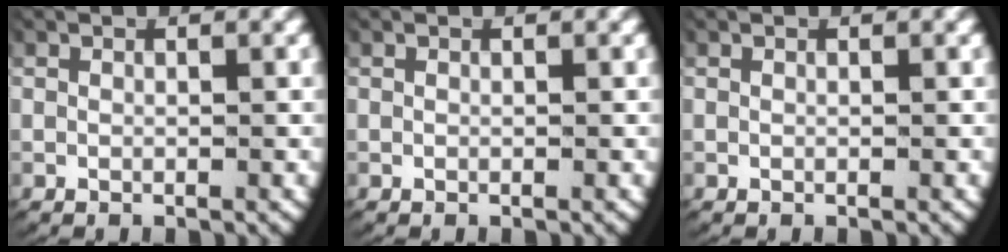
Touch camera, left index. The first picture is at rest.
{"total": 0.0}
{"total": 0.0}